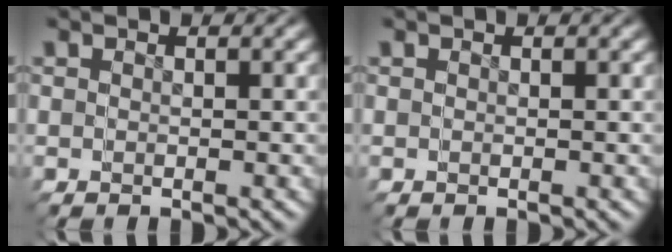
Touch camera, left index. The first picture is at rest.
{"total": 0.0}